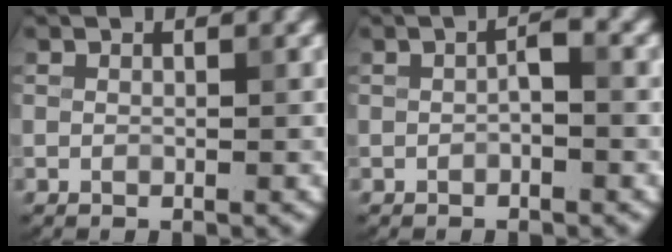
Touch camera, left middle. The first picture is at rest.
{"total": 1.3, "force": [-0.3, 0.4, 1.2], "torque": [-0.024, 0.005, -0.006]}